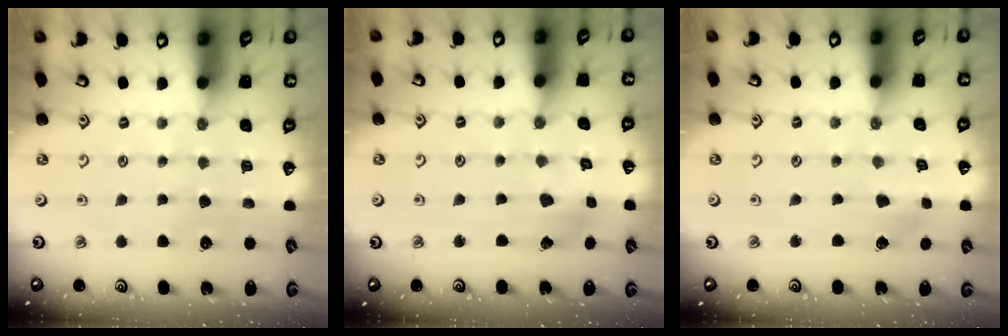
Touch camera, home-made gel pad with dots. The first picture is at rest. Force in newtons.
{"total": 2.9, "press": 2.9, "slide": 0.3}
{"total": 2.8, "press": 2.7, "slide": 0.5}